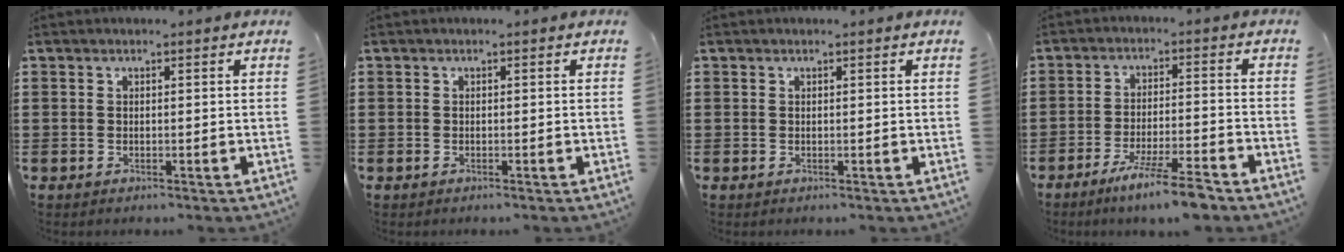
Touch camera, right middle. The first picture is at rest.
{"total": 0.0}
{"total": 0.0}
{"total": 7.6, "force": [-6.2, -0.2, 4.3], "torque": [-0.079, -0.012, -0.112]}